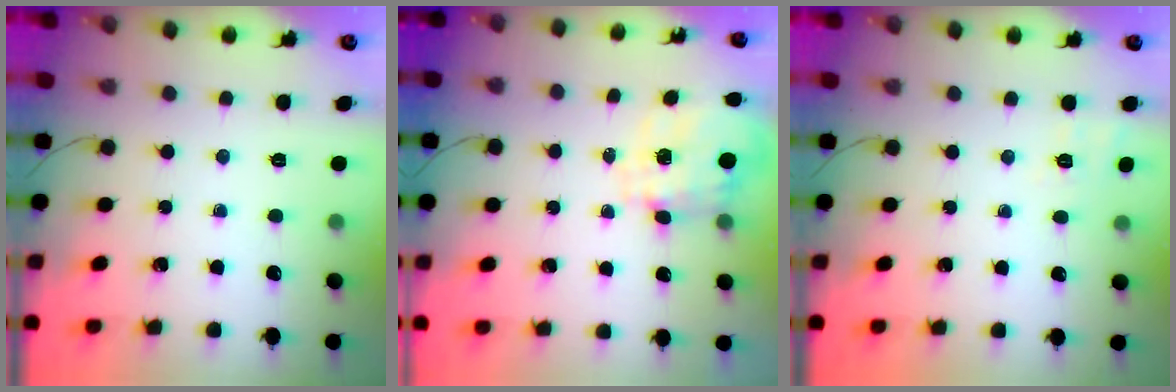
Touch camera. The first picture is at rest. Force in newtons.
{"total": 3.5, "press": 3.3, "slide": 1.1}
{"total": 2.3, "press": 0.9, "slide": 2.1}